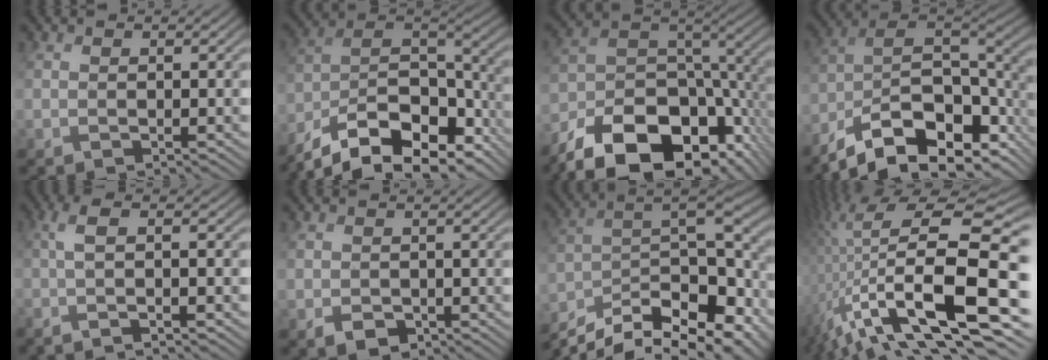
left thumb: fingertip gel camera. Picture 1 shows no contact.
{"total": 16.8, "force": [-12.1, 6.9, 9.4], "torque": [-0.238, -0.030, -0.186]}
{"total": 18.6, "force": [-11.6, 9.4, 11.0], "torque": [-0.247, -0.043, -0.180]}
{"total": 16.9, "force": [-11.0, 6.6, 11.0], "torque": [-0.253, -0.037, -0.168]}
{"total": 4.5, "force": [-0.7, 1.1, 4.3], "torque": [-0.074, 0.001, -0.026]}
{"total": 2.2, "force": [-1.0, 1.7, 1.0], "torque": [-0.019, -0.010, -0.018]}
{"total": 15.6, "force": [-10.7, 4.9, 10.2], "torque": [-0.239, -0.033, -0.165]}
{"total": 17.8, "force": [-4.2, 6.2, 16.2], "torque": [-0.313, -0.004, -0.072]}